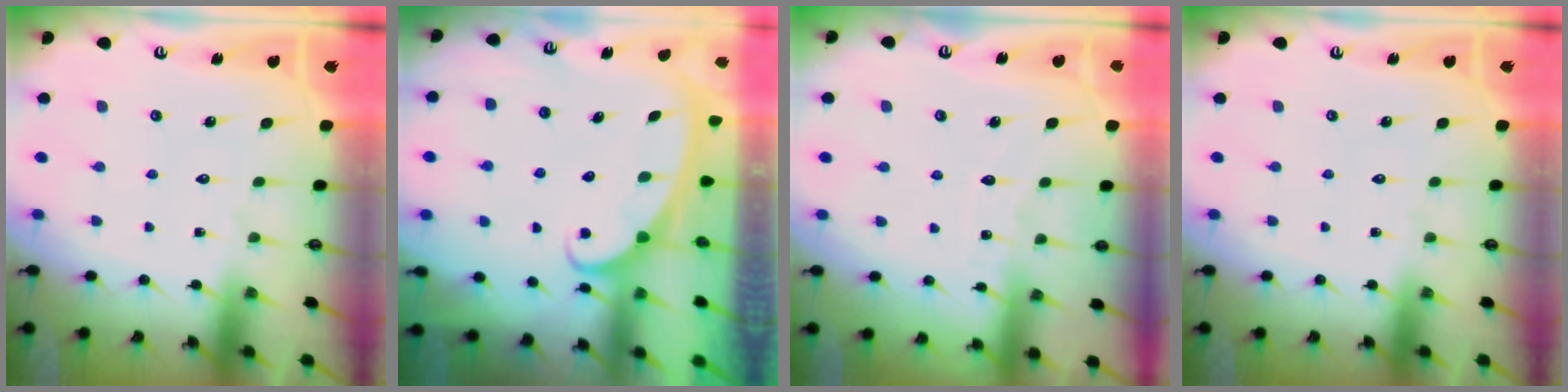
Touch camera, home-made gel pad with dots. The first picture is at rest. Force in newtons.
{"total": 2.4, "press": 2.4, "slide": 0.3}
{"total": 2.9, "press": 2.9, "slide": 0.3}
{"total": 0.0}